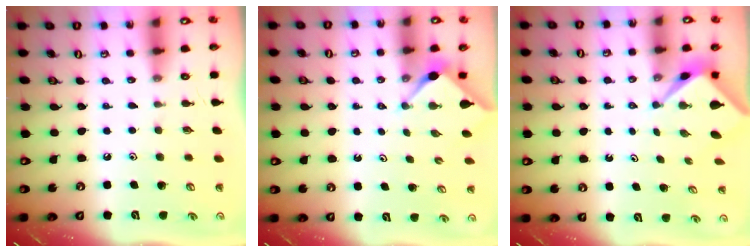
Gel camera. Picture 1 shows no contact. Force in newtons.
{"total": 3.0, "press": 3.0, "slide": 0.3}
{"total": 2.3, "press": 2.3, "slide": 0.2}